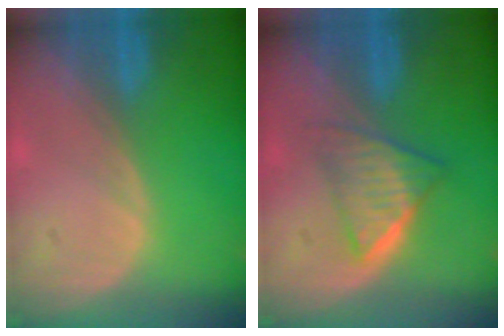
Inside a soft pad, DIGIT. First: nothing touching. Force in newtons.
{"total": 6.2, "press": 5.3, "slide": 3.3}